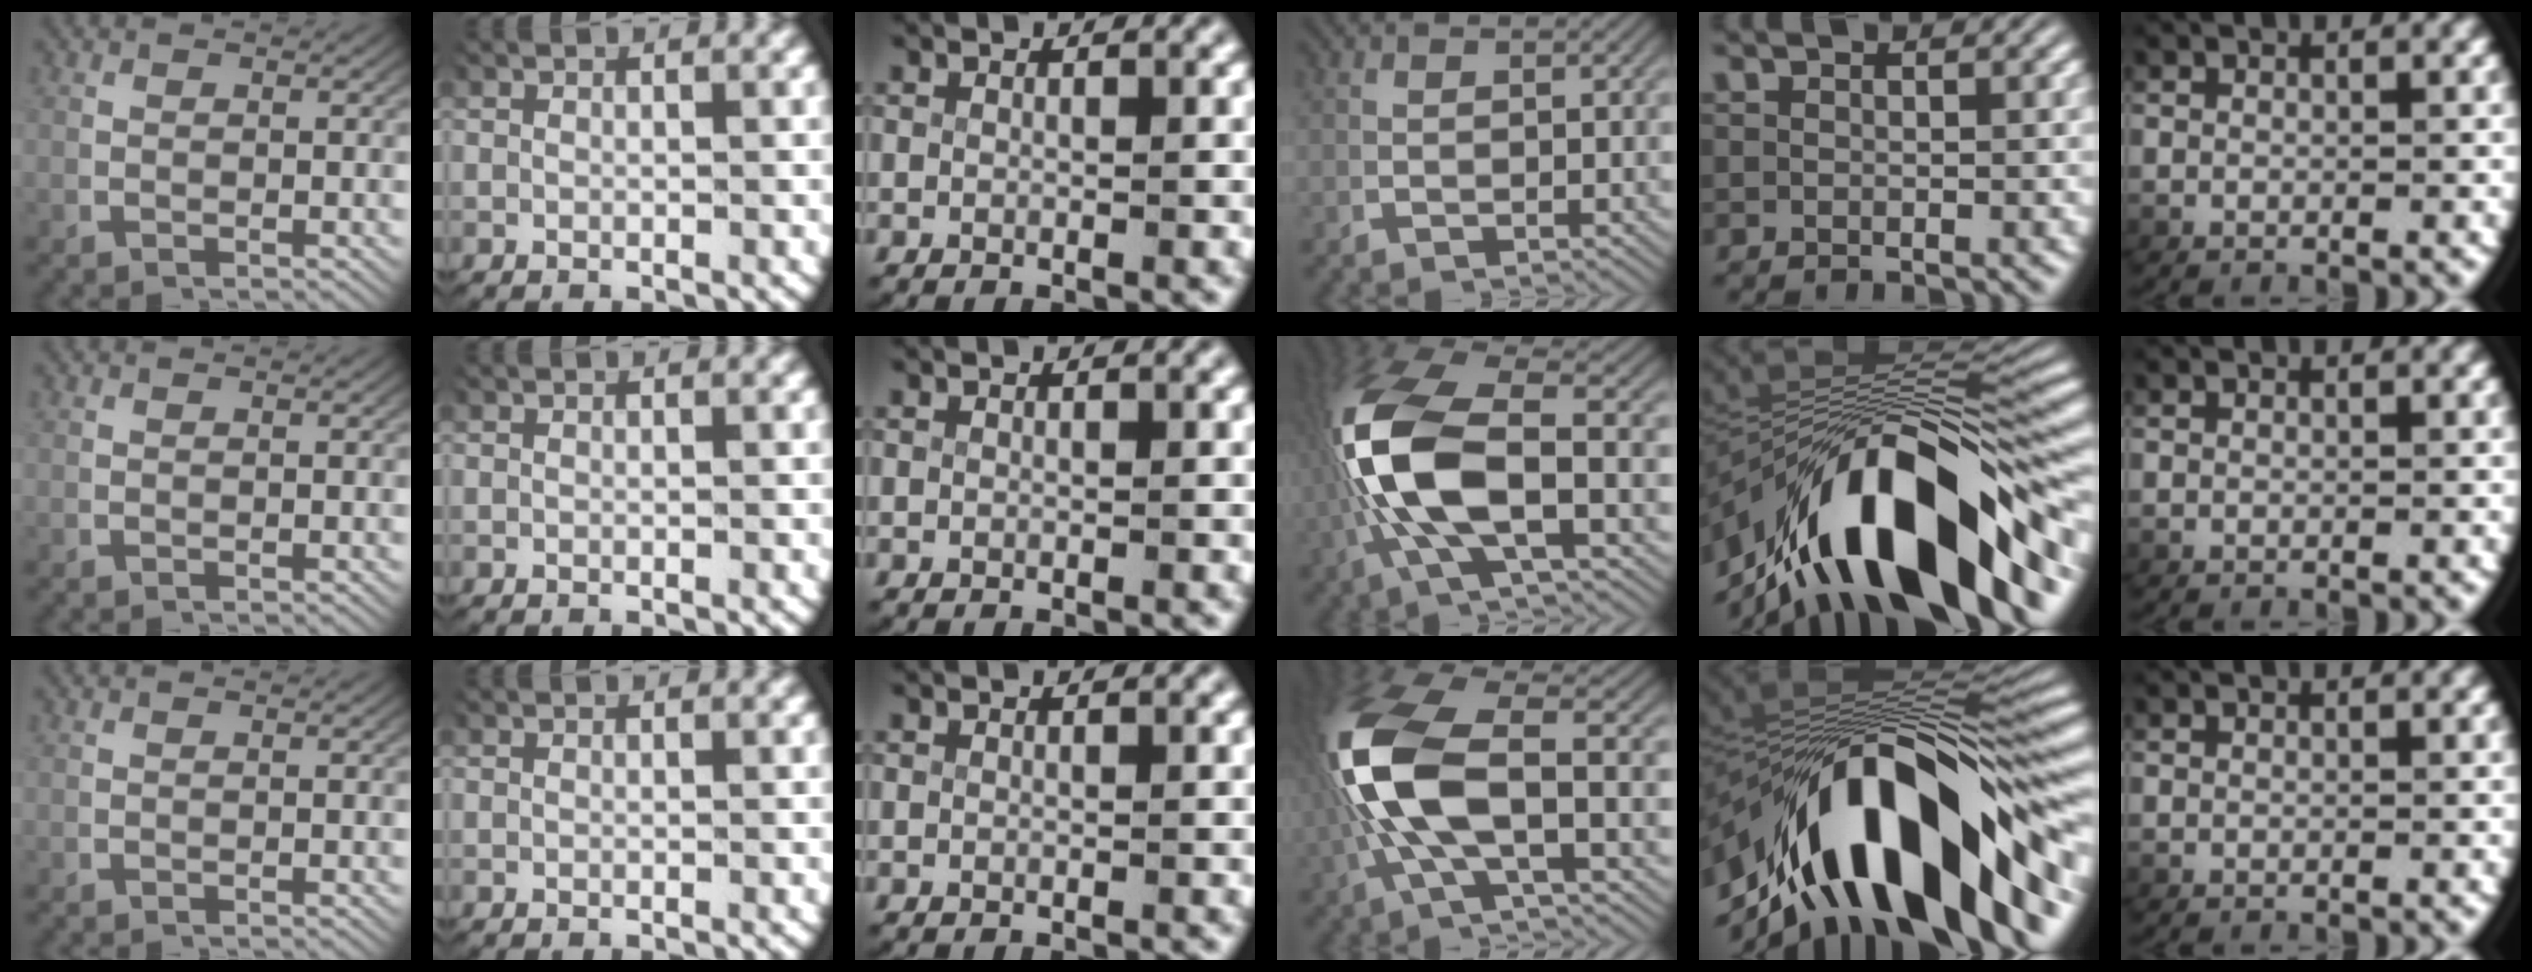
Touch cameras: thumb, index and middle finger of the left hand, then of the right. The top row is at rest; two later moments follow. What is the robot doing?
{"motion": "lift_and_place", "object": "scissors"}